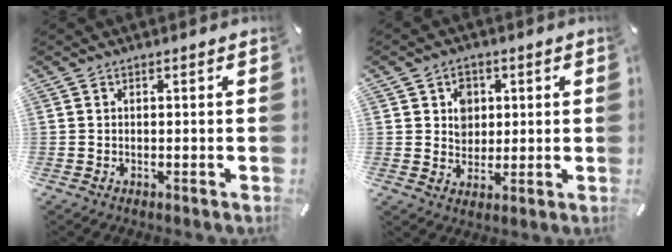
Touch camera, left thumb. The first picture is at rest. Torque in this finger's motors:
{"motor_torque": [0.69, 0.93, 0.25, -0.32, 0.08]}